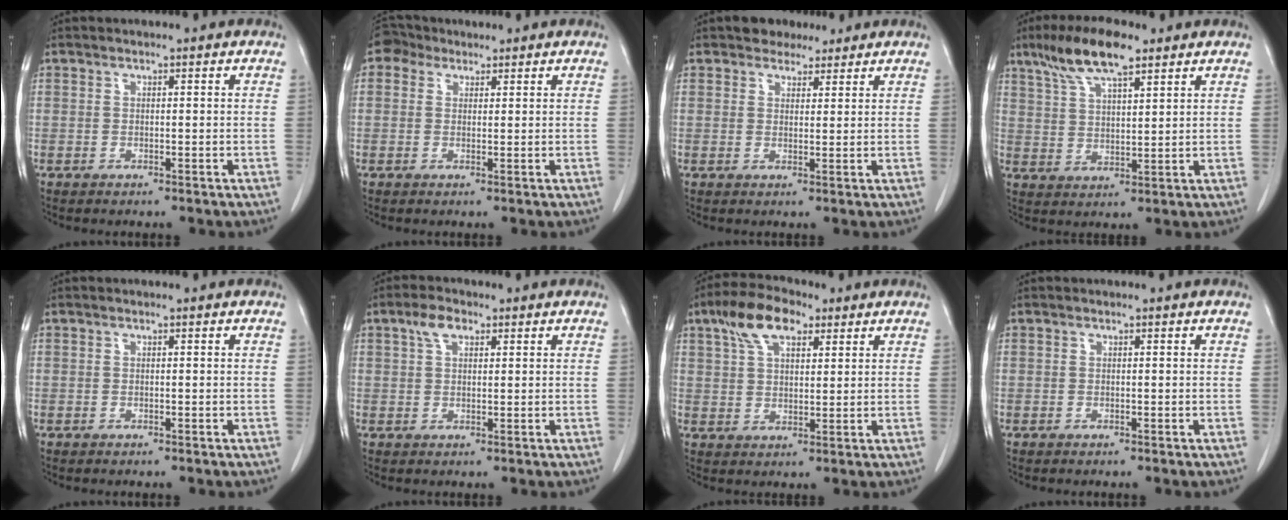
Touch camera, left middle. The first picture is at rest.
{"total": 2.9, "force": [1.9, 2.2, 0.5], "torque": [-0.011, 0.015, 0.032]}
{"total": 3.5, "force": [2.8, 1.9, 0.5], "torque": [-0.006, 0.009, 0.044]}
{"total": 9.9, "force": [6.9, 2.3, 6.7], "torque": [-0.134, 0.016, 0.127]}
{"total": 0.0}
{"total": 3.3, "force": [1.8, 1.7, 2.2], "torque": [-0.049, 0.011, 0.036]}
{"total": 8.7, "force": [5.0, 3.8, 6.0], "torque": [-0.121, 0.025, 0.093]}
{"total": 0.0}